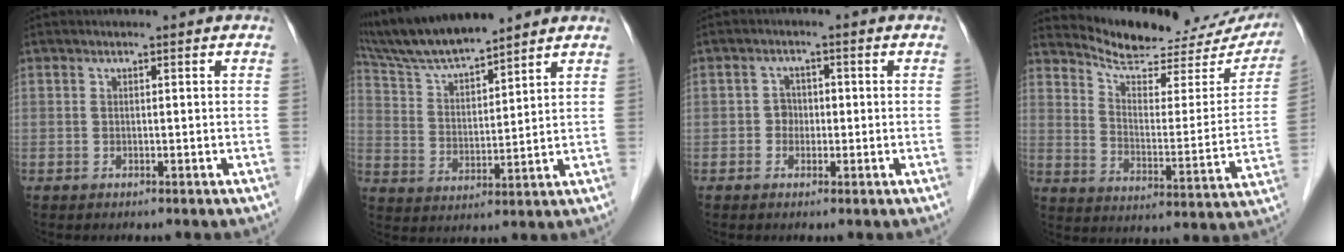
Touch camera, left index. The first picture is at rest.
{"total": 11.3, "force": [10.4, 0.7, 4.4], "torque": [-0.093, 0.019, 0.201]}
{"total": 2.2, "force": [-0.4, 1.9, 0.9], "torque": [-0.008, 0.007, -0.009]}
{"total": 21.8, "force": [20.0, 5.5, 6.6], "torque": [-0.086, -0.037, 0.259]}